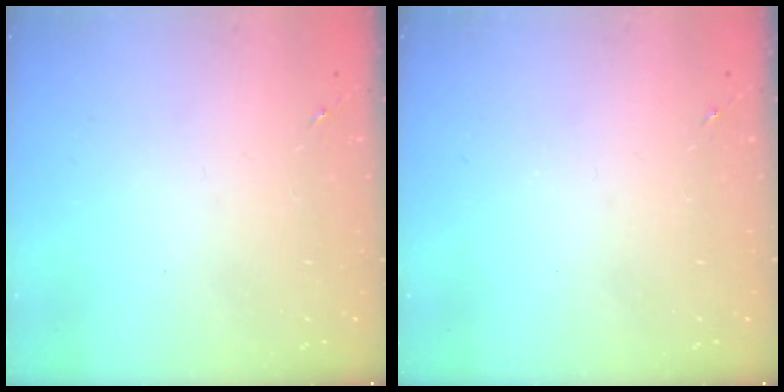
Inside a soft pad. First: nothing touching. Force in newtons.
{"total": 0.0}